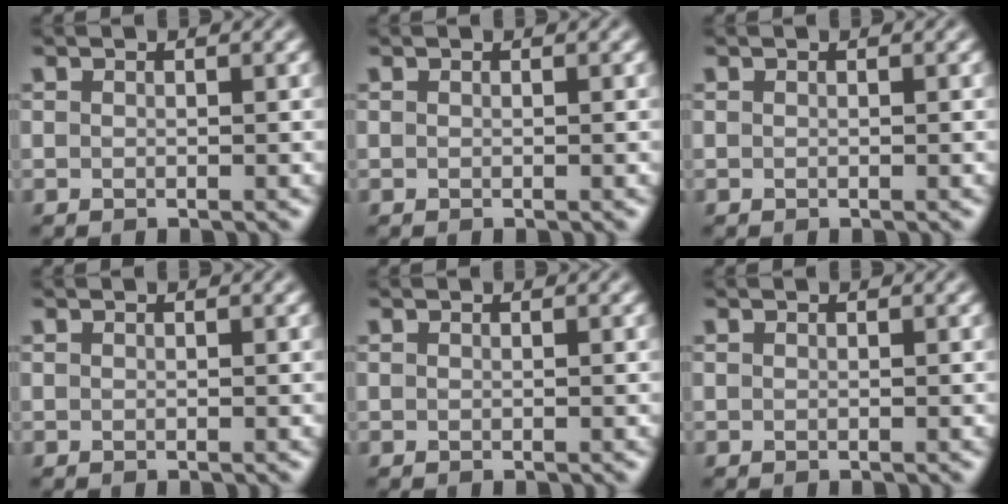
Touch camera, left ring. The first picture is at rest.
{"total": 0.0}
{"total": 0.0}
{"total": 0.0}
{"total": 0.0}
{"total": 0.0}